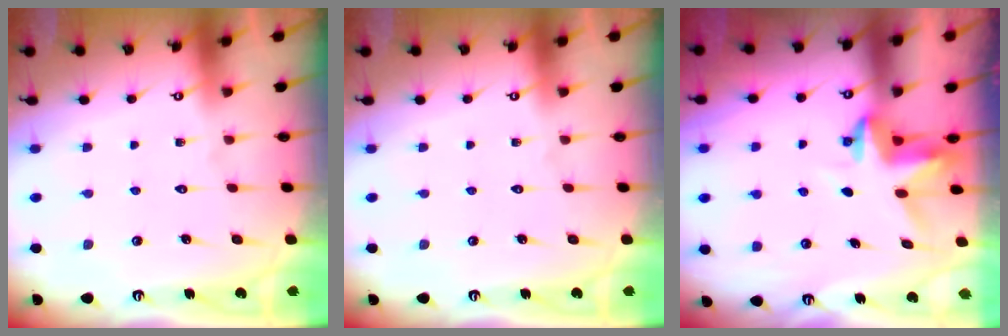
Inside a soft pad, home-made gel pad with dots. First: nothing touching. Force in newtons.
{"total": 0.0}
{"total": 3.9, "press": 3.9, "slide": 0.3}